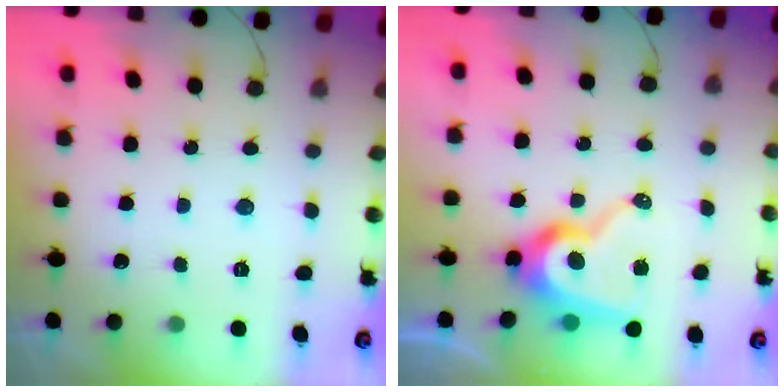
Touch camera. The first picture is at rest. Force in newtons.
{"total": 13.8, "press": 13.7, "slide": 1.1}